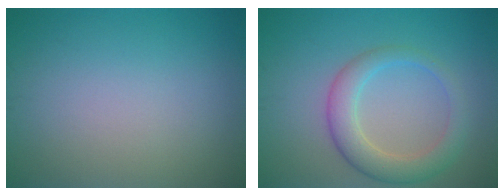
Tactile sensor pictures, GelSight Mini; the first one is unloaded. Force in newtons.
{"total": 4.2, "press": 4.2, "slide": 0.2}